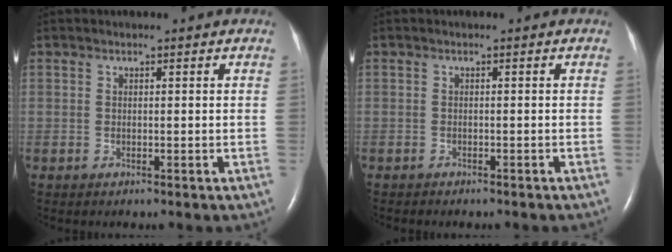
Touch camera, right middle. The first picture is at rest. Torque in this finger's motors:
{"motor_torque": [1.03, -1.11, 0.34, 0.08]}